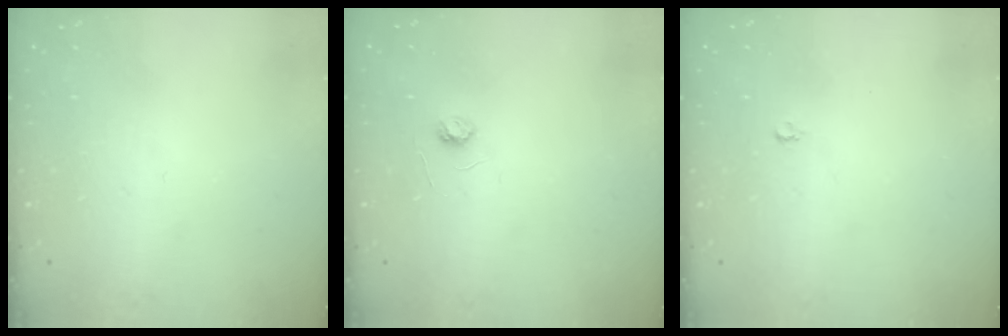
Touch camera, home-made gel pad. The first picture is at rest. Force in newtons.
{"total": 3.1, "press": 3.1, "slide": 0.4}
{"total": 2.2, "press": 2.2, "slide": 0.2}